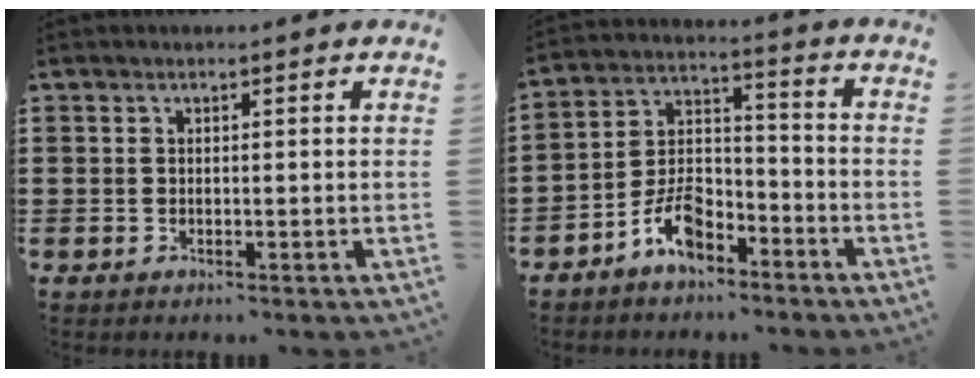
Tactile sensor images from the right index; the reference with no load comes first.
{"total": 7.2, "force": [-5.1, 3.5, 3.6], "torque": [-0.087, 0.012, -0.100]}